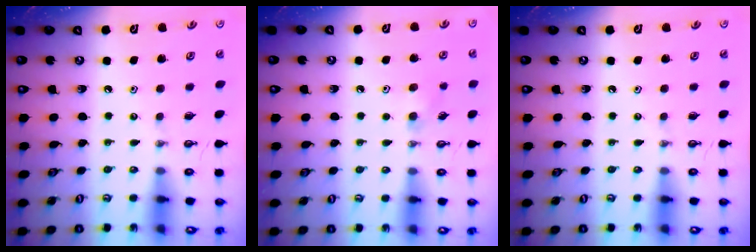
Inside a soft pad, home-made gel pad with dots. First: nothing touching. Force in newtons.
{"total": 5.8, "press": 5.4, "slide": 2.3}
{"total": 0.0}